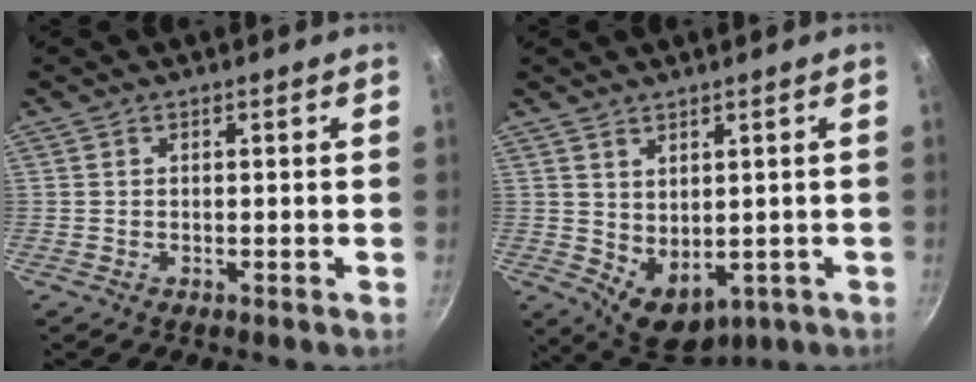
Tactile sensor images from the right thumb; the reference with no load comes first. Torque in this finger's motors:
{"motor_torque": [-0.58, 0.46, -0.16, -0.10, 0.14]}